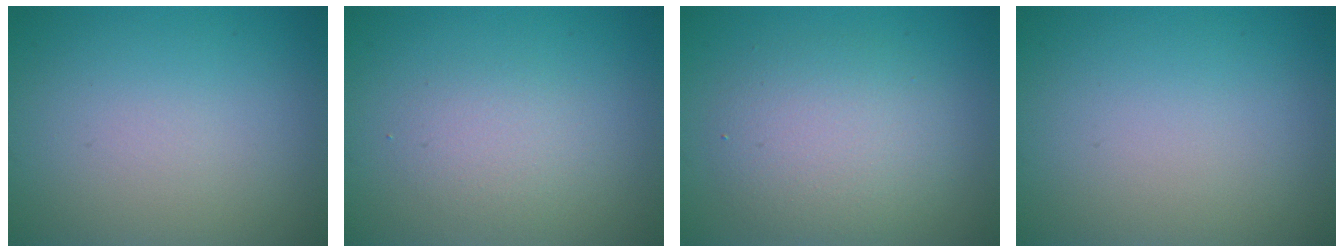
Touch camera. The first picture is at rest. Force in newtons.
{"total": 1.9, "press": 1.8, "slide": 0.2}
{"total": 4.2, "press": 4.2, "slide": 0.1}
{"total": 0.0}